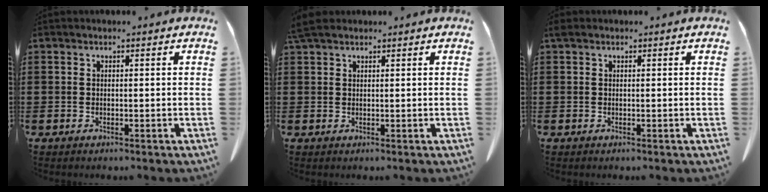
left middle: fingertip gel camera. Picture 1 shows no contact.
{"total": 2.5, "force": [2.0, 0.7, 1.4], "torque": [-0.033, 0.003, 0.040]}
{"total": 0.6, "force": [0.4, 0.4, 0.3], "torque": [-0.009, 0.003, 0.007]}